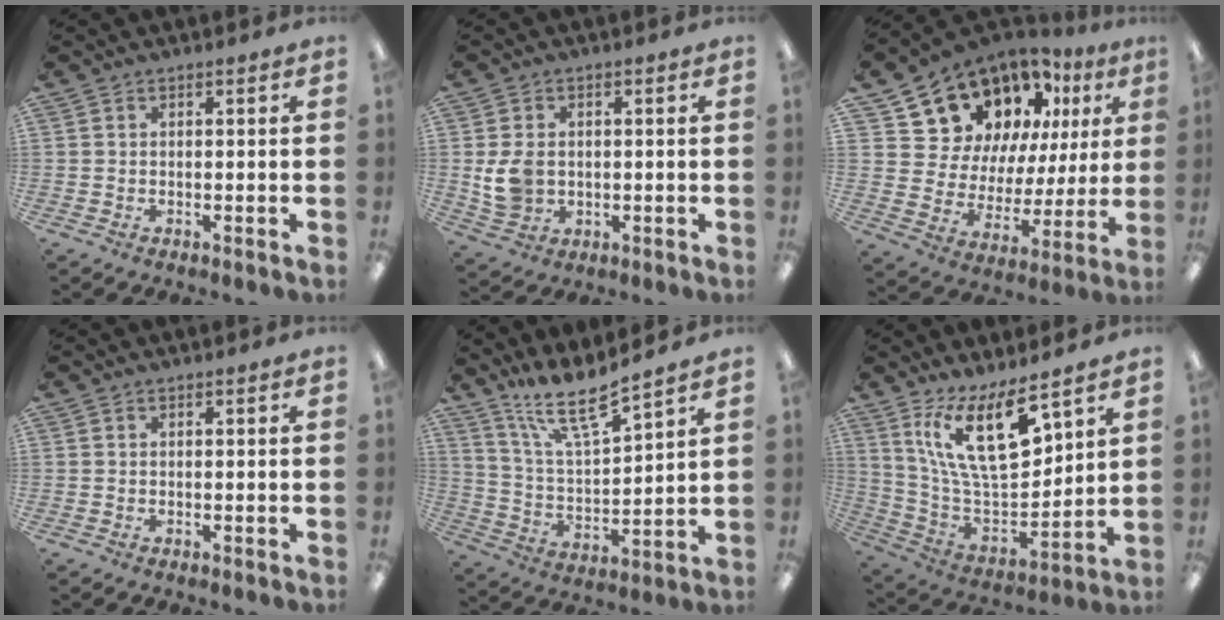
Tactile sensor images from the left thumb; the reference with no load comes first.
{"total": 7.3, "force": [-0.1, 5.8, 4.4], "torque": [-0.093, 0.007, 0.002]}
{"total": 14.7, "force": [11.6, 8.2, 3.8], "torque": [-0.098, -0.086, 0.220]}
{"total": 0.0}
{"total": 12.8, "force": [11.1, 1.4, 6.2], "torque": [-0.130, -0.072, 0.192]}
{"total": 19.4, "force": [10.9, 7.9, 14.0], "torque": [-0.265, -0.057, 0.190]}